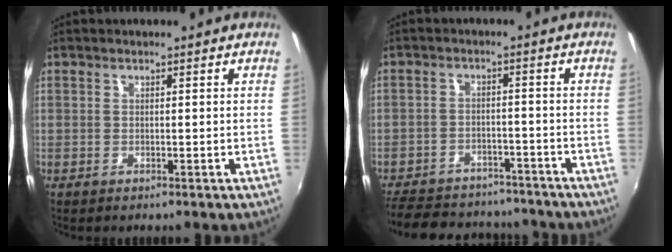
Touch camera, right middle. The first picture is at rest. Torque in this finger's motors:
{"motor_torque": [0.80, -1.34, 0.02, 0.00]}